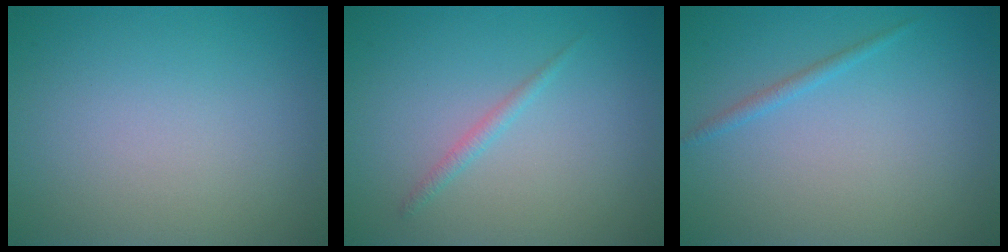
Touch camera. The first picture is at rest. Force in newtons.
{"total": 1.0, "press": 1.0, "slide": 0.1}
{"total": 0.9, "press": 0.9, "slide": 0.1}